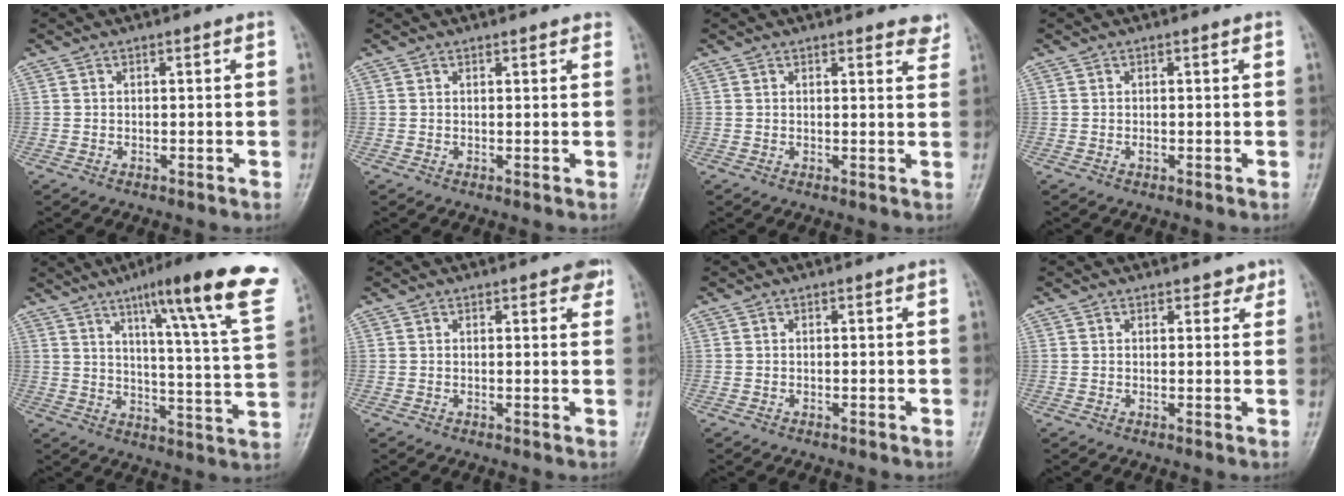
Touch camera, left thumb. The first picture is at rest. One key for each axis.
{"total": 1.4, "fx": 1.2, "fy": 0.5, "fz": 0.5, "tx": 0.000, "ty": -0.001, "tz": 0.013}
{"total": 4.2, "fx": 3.7, "fy": 1.2, "fz": 1.5, "tx": 0.002, "ty": -0.020, "tz": 0.031}
{"total": 0.6, "fx": 0.1, "fy": 0.3, "fz": 0.5, "tx": -0.007, "ty": 0.000, "tz": 0.001}
{"total": 23.1, "fx": 13.8, "fy": 2.5, "fz": 18.3, "tx": -0.235, "ty": -0.048, "tz": 0.184}
{"total": 3.1, "fx": 2.0, "fy": 1.3, "fz": 2.0, "tx": -0.009, "ty": -0.005, "tz": 0.020}
{"total": 0.0}
{"total": 2.1, "fx": 1.6, "fy": 1.2, "fz": 0.7, "tx": 0.009, "ty": -0.008, "tz": 0.015}